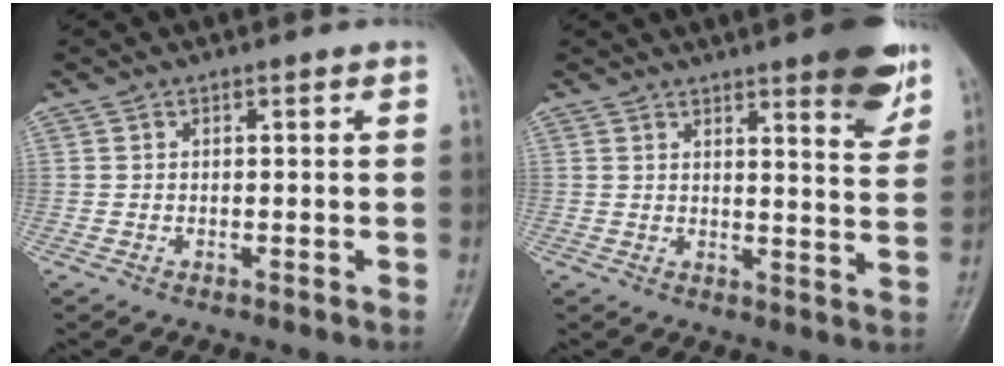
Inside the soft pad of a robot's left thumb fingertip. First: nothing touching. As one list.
[{"total": 9.8, "force": [6.1, 2.1, 7.4], "torque": [-0.073, -0.033, 0.076]}]